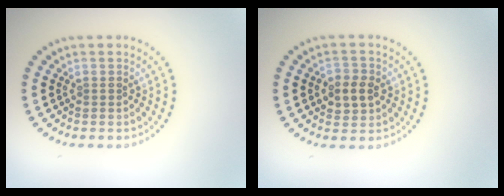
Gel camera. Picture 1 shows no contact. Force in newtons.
{"total": 2.6, "press": 2.6, "slide": 0.2}